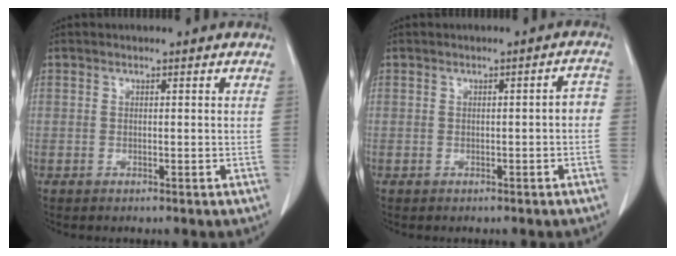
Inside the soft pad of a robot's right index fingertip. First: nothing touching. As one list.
[{"total": 2.1, "force": [-0.5, 0.5, 2.0], "torque": [-0.017, 0.009, -0.006]}]